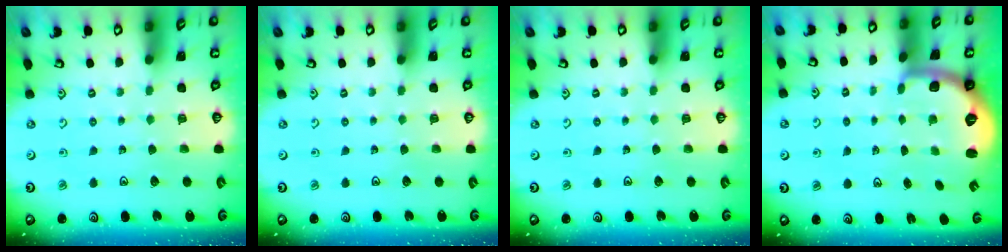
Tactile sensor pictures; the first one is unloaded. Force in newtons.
{"total": 0.0}
{"total": 0.0}
{"total": 1.8, "press": 1.8, "slide": 0.5}